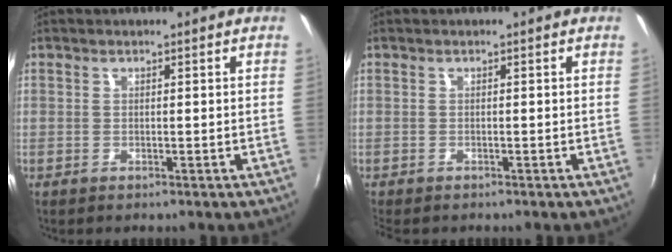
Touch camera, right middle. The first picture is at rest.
{"total": 1.4, "force": [-1.2, 0.6, 0.5], "torque": [-0.012, -0.005, -0.018]}